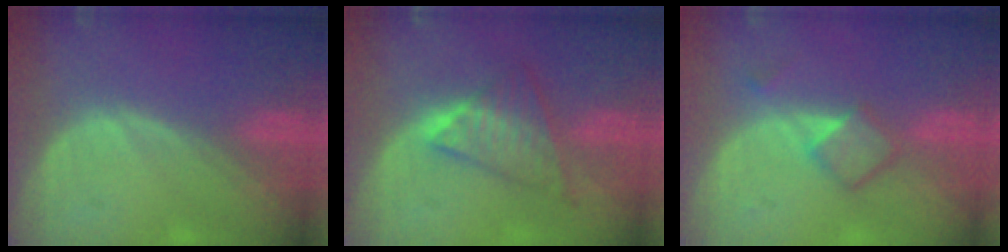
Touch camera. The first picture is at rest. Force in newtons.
{"total": 6.6, "press": 6.3, "slide": 1.8}
{"total": 3.9, "press": 3.8, "slide": 0.3}